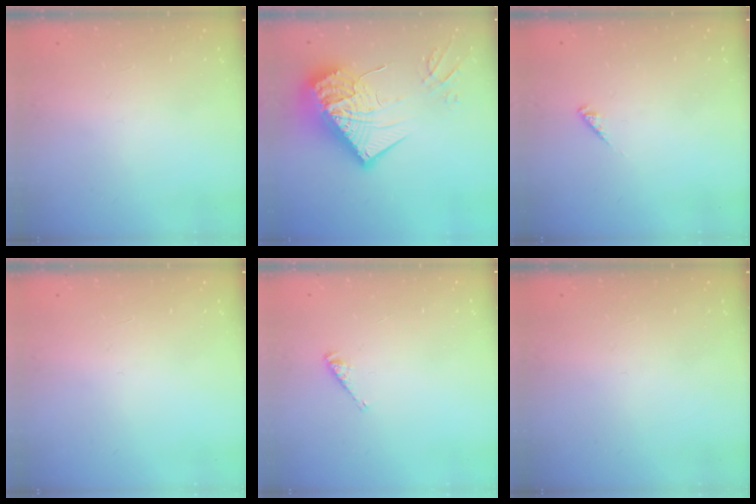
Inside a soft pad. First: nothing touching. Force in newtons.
{"total": 23.9, "press": 23.8, "slide": 2.2}
{"total": 1.7, "press": 1.7, "slide": 0.4}
{"total": 0.0}
{"total": 3.4, "press": 3.4, "slide": 0.4}
{"total": 0.0}